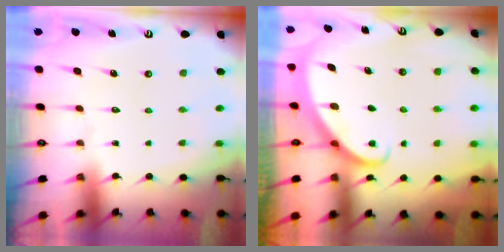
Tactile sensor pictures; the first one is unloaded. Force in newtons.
{"total": 2.6, "press": 2.6, "slide": 0.2}